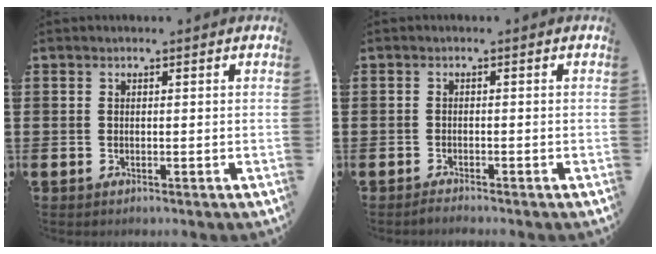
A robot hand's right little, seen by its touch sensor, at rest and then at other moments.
{"total": 0.9, "force": [-0.9, 0.0, 0.3], "torque": [-0.006, -0.003, -0.017]}